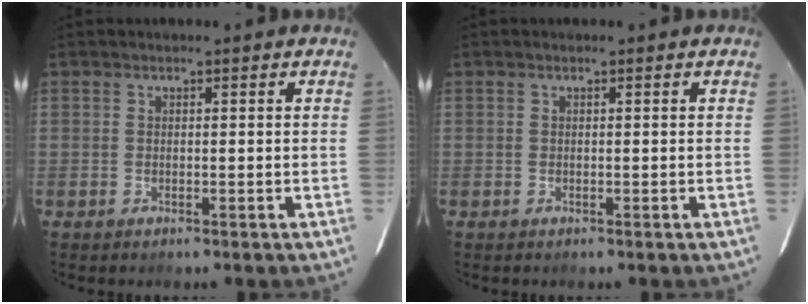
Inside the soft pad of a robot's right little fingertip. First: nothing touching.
{"total": 0.0}